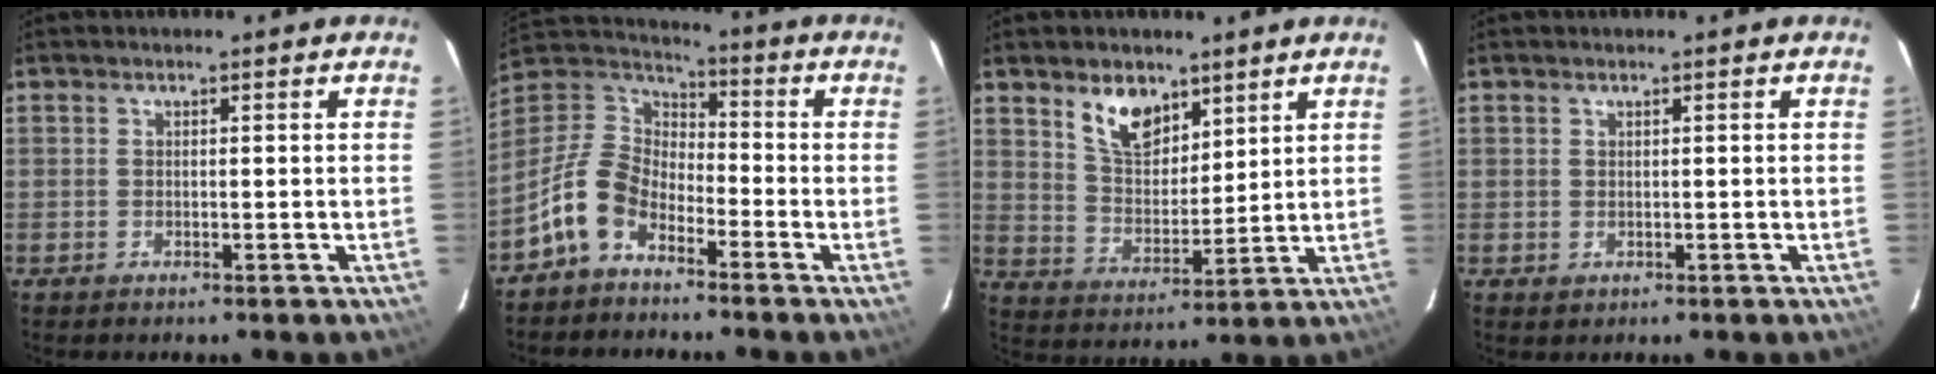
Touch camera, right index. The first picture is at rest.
{"total": 10.9, "force": [-6.6, 6.2, 6.1], "torque": [-0.135, 0.023, -0.140]}
{"total": 9.2, "force": [5.9, 5.0, 5.0], "torque": [-0.084, 0.006, 0.118]}
{"total": 1.1, "force": [0.3, 1.1, 0.0], "torque": [0.007, 0.002, 0.004]}